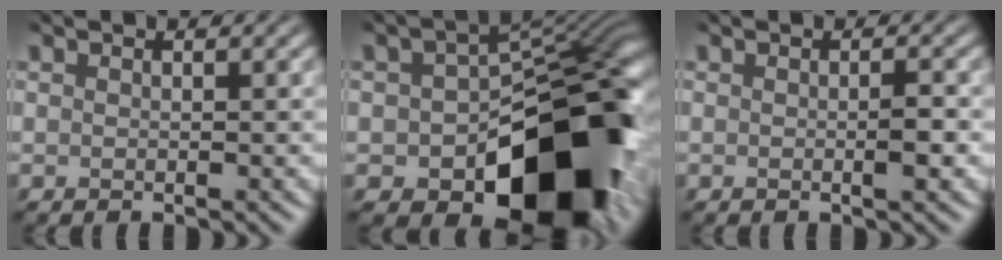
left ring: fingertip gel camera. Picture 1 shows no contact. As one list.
[{"total": 15.9, "force": [-5.8, 9.4, 11.5], "torque": [-0.116, -0.018, -0.084]}, {"total": 1.5, "force": [-0.7, 0.3, 1.4], "torque": [-0.022, -0.001, -0.006]}]